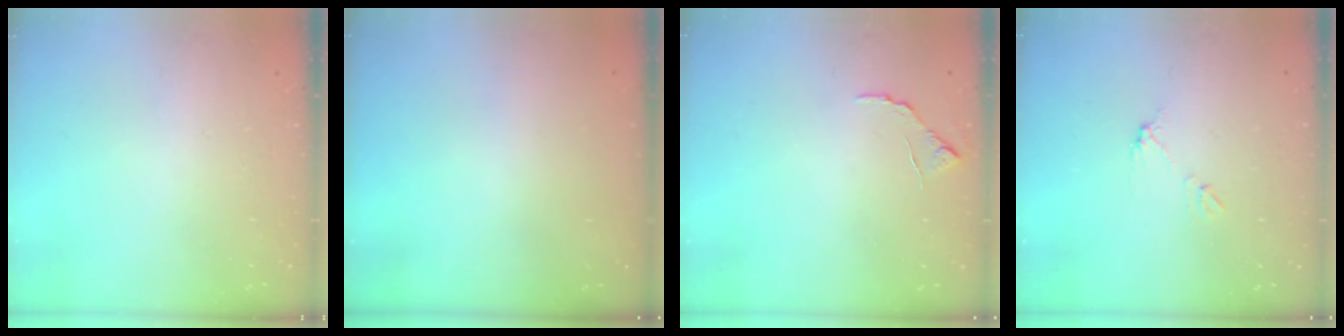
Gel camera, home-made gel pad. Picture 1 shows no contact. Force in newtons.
{"total": 2.9, "press": 2.9, "slide": 0.1}
{"total": 5.9, "press": 5.8, "slide": 0.6}
{"total": 5.2, "press": 5.1, "slide": 0.3}